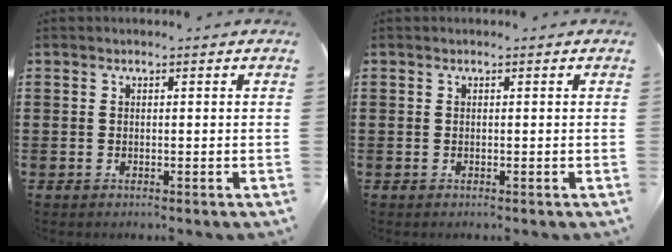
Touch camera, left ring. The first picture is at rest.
{"total": 0.0}